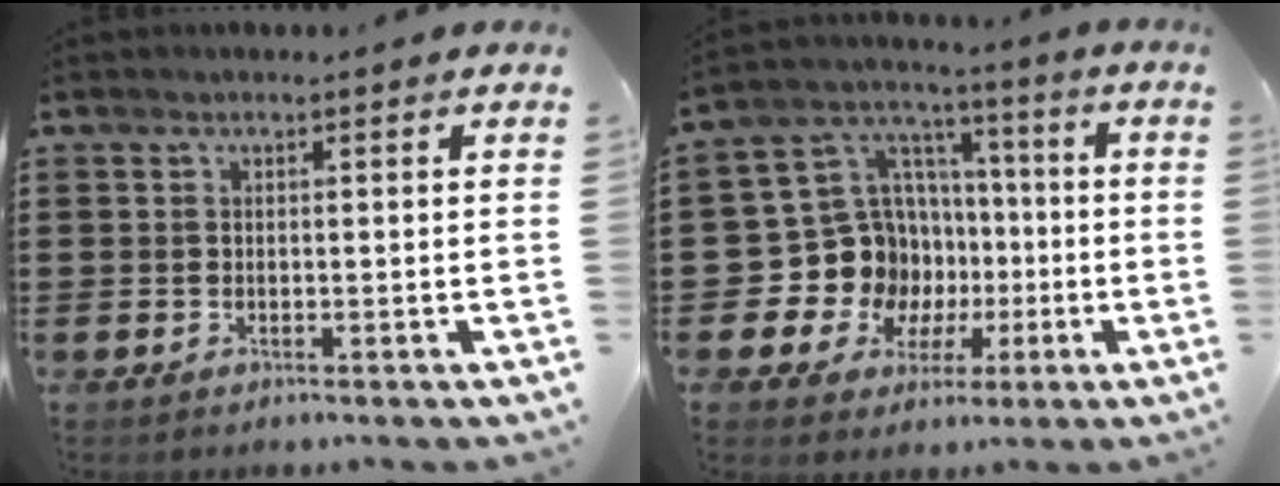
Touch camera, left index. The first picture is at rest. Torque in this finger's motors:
{"motor_torque": [1.75, 0.39, 0.49, 0.02]}